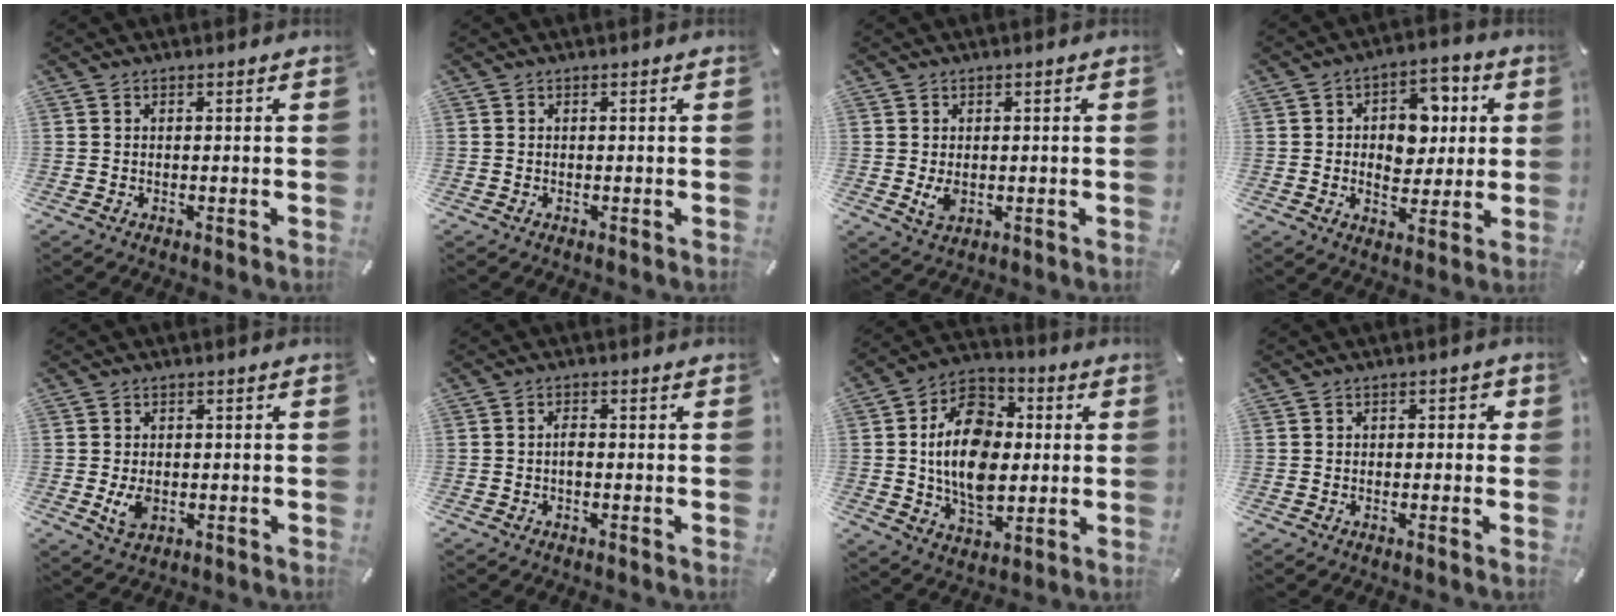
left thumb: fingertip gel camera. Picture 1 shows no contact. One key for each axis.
{"total": 0.0}
{"total": 3.3, "fx": -0.4, "fy": 2.4, "fz": 2.3, "tx": -0.046, "ty": -0.005, "tz": -0.009}
{"total": 10.7, "fx": 1.3, "fy": 8.2, "fz": 6.8, "tx": -0.093, "ty": 0.007, "tz": 0.024}
{"total": 4.5, "fx": -0.8, "fy": 3.2, "fz": 3.1, "tx": -0.067, "ty": -0.006, "tz": -0.018}
{"total": 1.9, "fx": -0.4, "fy": 0.9, "fz": 1.6, "tx": -0.033, "ty": 0.004, "tz": -0.009}
{"total": 17.2, "fx": 0.3, "fy": 12.6, "fz": 11.8, "tx": -0.226, "ty": 0.014, "tz": 0.003}
{"total": 1.7, "fx": -0.6, "fy": 1.3, "fz": 1.0, "tx": -0.019, "ty": 0.009, "tz": -0.014}